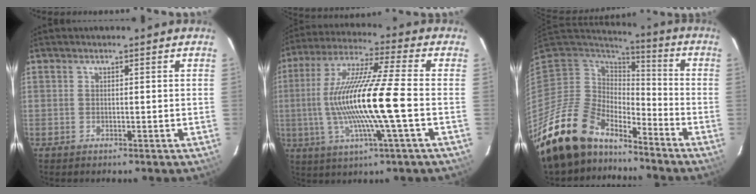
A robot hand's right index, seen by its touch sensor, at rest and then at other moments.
{"total": 17.3, "force": [-2.2, -0.1, 17.1], "torque": [-0.329, -0.004, -0.038]}
{"total": 19.0, "force": [-15.7, 7.9, 7.0], "torque": [-0.160, -0.017, -0.281]}